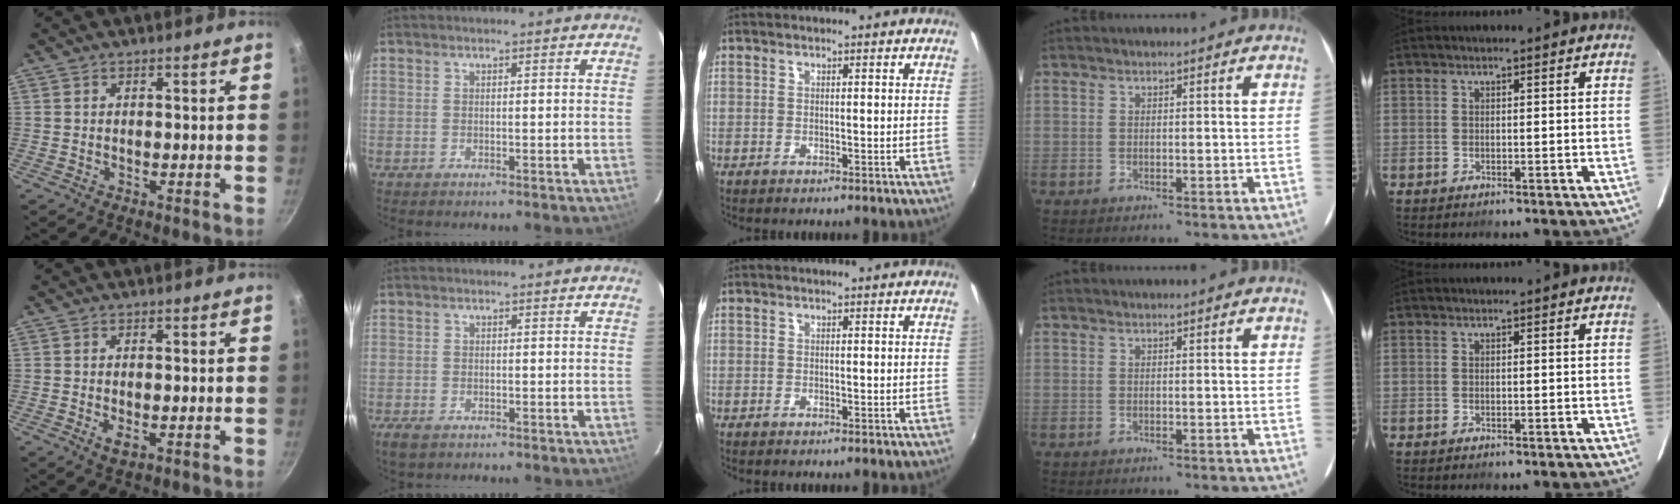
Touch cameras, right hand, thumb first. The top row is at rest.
{"thumb": {"total": 2.6, "force": [-0.7, 1.2, 2.2], "torque": [-0.041, -0.007, -0.008]}, "index": {"total": 3.3, "force": [-2.2, 1.7, 1.7], "torque": [-0.038, -0.010, -0.040]}}